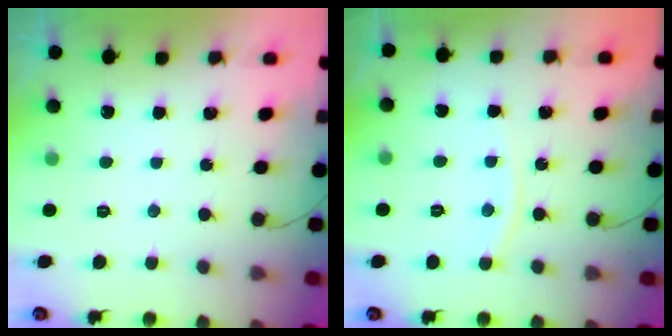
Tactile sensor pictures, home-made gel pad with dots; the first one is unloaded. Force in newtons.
{"total": 5.2, "press": 5.2, "slide": 0.7}